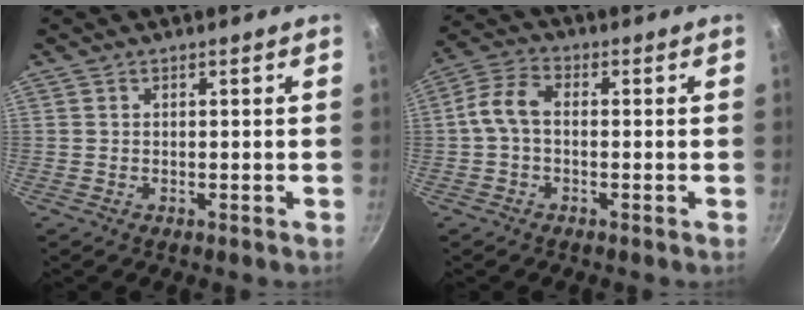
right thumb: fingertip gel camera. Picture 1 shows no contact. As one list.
[{"total": 6.3, "force": [-0.3, 4.0, 4.9], "torque": [-0.098, 0.022, -0.014]}]